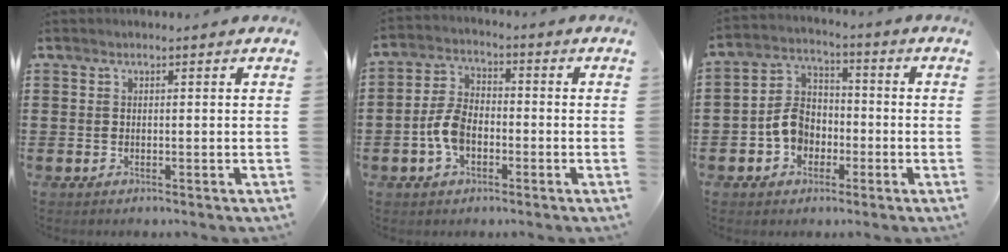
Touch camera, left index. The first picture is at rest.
{"total": 6.3, "force": [-2.0, 3.9, 4.6], "torque": [-0.122, 0.000, -0.048]}
{"total": 6.7, "force": [-2.3, 5.3, 3.3], "torque": [-0.087, 0.014, -0.049]}